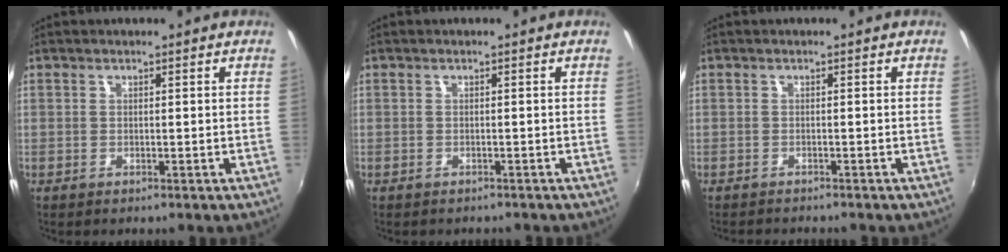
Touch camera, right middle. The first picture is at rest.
{"total": 1.4, "force": [-1.2, 0.6, 0.3], "torque": [-0.012, -0.006, -0.015]}
{"total": 2.3, "force": [-2.2, 0.2, 0.5], "torque": [-0.021, -0.015, -0.038]}